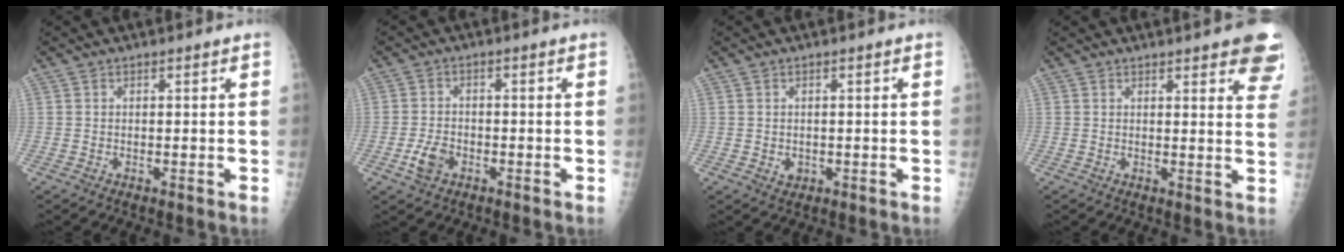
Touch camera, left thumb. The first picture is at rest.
{"total": 4.2, "force": [-2.1, 2.7, 2.4], "torque": [-0.046, 0.010, -0.037]}
{"total": 1.6, "force": [-0.4, 1.4, 0.7], "torque": [-0.001, 0.000, 0.001]}
{"total": 10.4, "force": [6.9, 2.8, 7.2], "torque": [-0.055, -0.026, 0.067]}